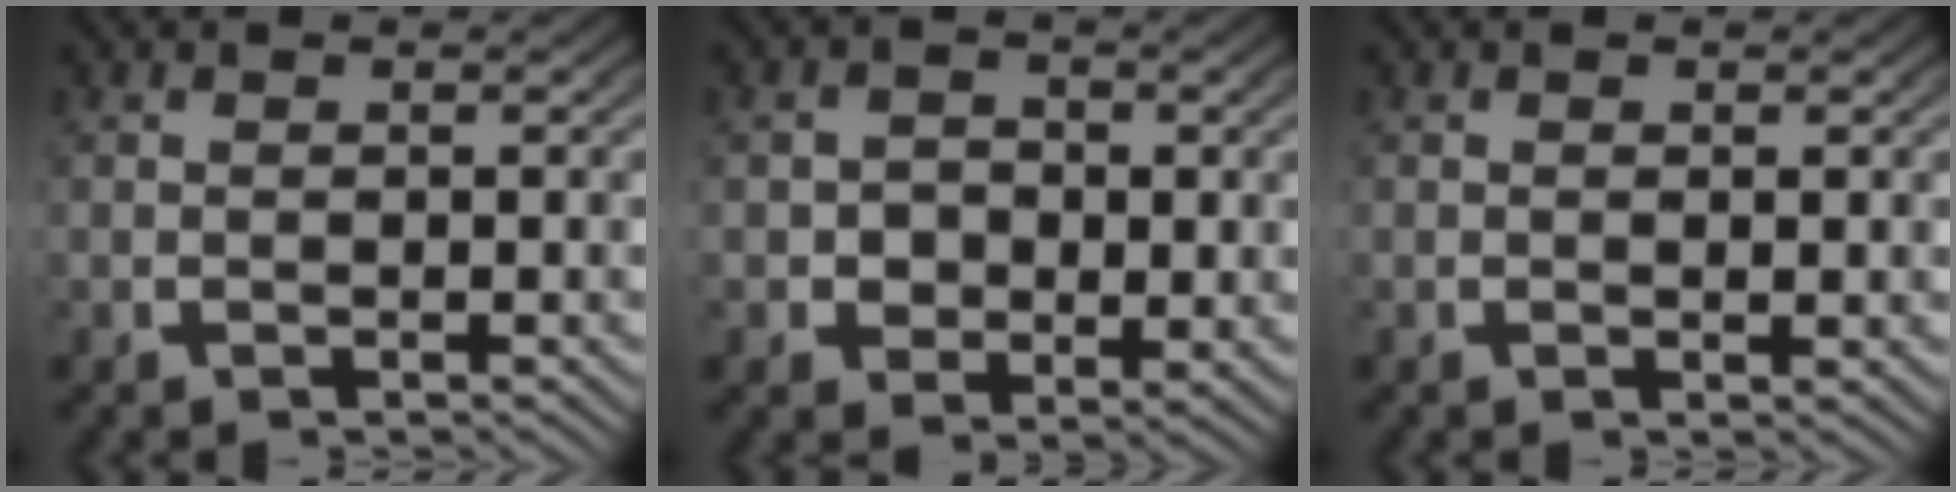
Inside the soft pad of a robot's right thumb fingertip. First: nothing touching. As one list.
[{"total": 2.9, "force": [-0.2, 2.4, 1.6], "torque": [-0.029, -0.014, 0.003]}, {"total": 0.6, "force": [0.3, 0.1, 0.4], "torque": [-0.004, -0.001, 0.007]}]